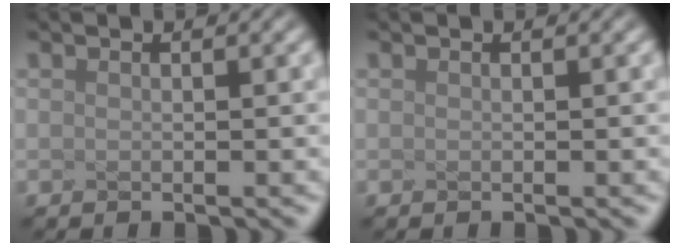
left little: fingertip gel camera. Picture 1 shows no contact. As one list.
[{"total": 0.0}]